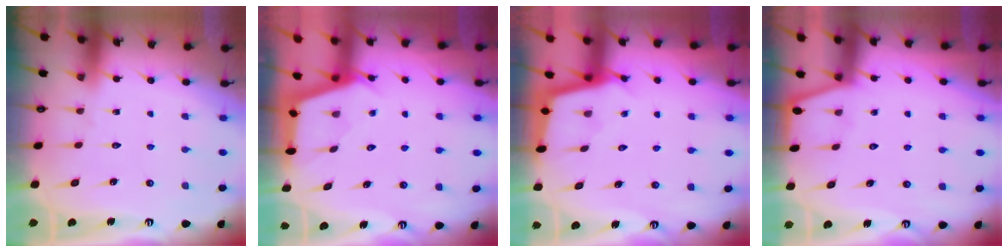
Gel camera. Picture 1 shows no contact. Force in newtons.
{"total": 2.7, "press": 2.7, "slide": 0.3}
{"total": 2.5, "press": 2.5, "slide": 0.2}
{"total": 1.3, "press": 1.3, "slide": 0.1}